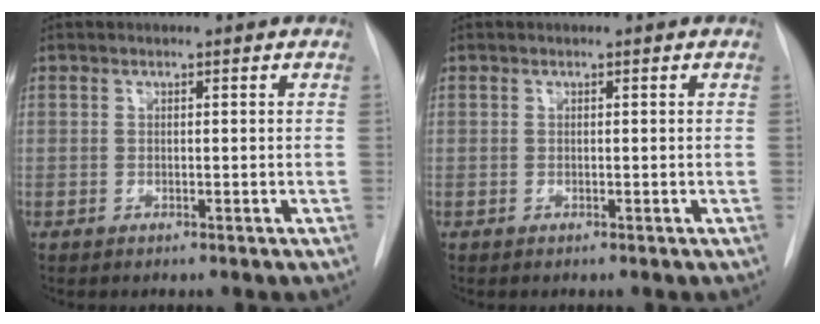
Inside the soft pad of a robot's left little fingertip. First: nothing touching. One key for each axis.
{"total": 0.0}